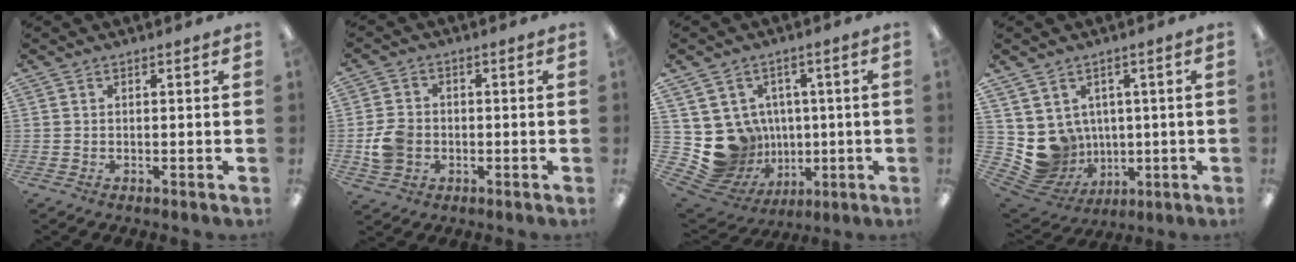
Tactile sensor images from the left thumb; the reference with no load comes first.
{"total": 6.8, "force": [-1.4, 5.8, 3.2], "torque": [-0.061, 0.010, -0.022]}
{"total": 13.0, "force": [-1.0, 12.5, 3.6], "torque": [-0.097, -0.012, 0.009]}
{"total": 8.4, "force": [0.8, 8.2, 1.6], "torque": [-0.076, -0.021, 0.029]}